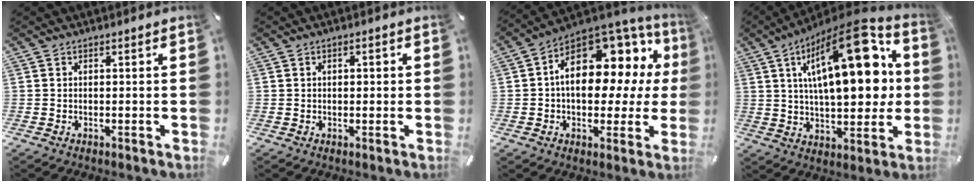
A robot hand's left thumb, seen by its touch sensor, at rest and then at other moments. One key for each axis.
{"total": 1.3, "fx": 0.1, "fy": 0.8, "fz": 1.0, "tx": -0.020, "ty": 0.006, "tz": 0.000}
{"total": 17.9, "fx": 4.2, "fy": 11.2, "fz": 13.3, "tx": -0.184, "ty": -0.027, "tz": 0.073}
{"total": 25.4, "fx": 7.5, "fy": 11.9, "fz": 21.1, "tx": -0.320, "ty": -0.038, "tz": 0.110}